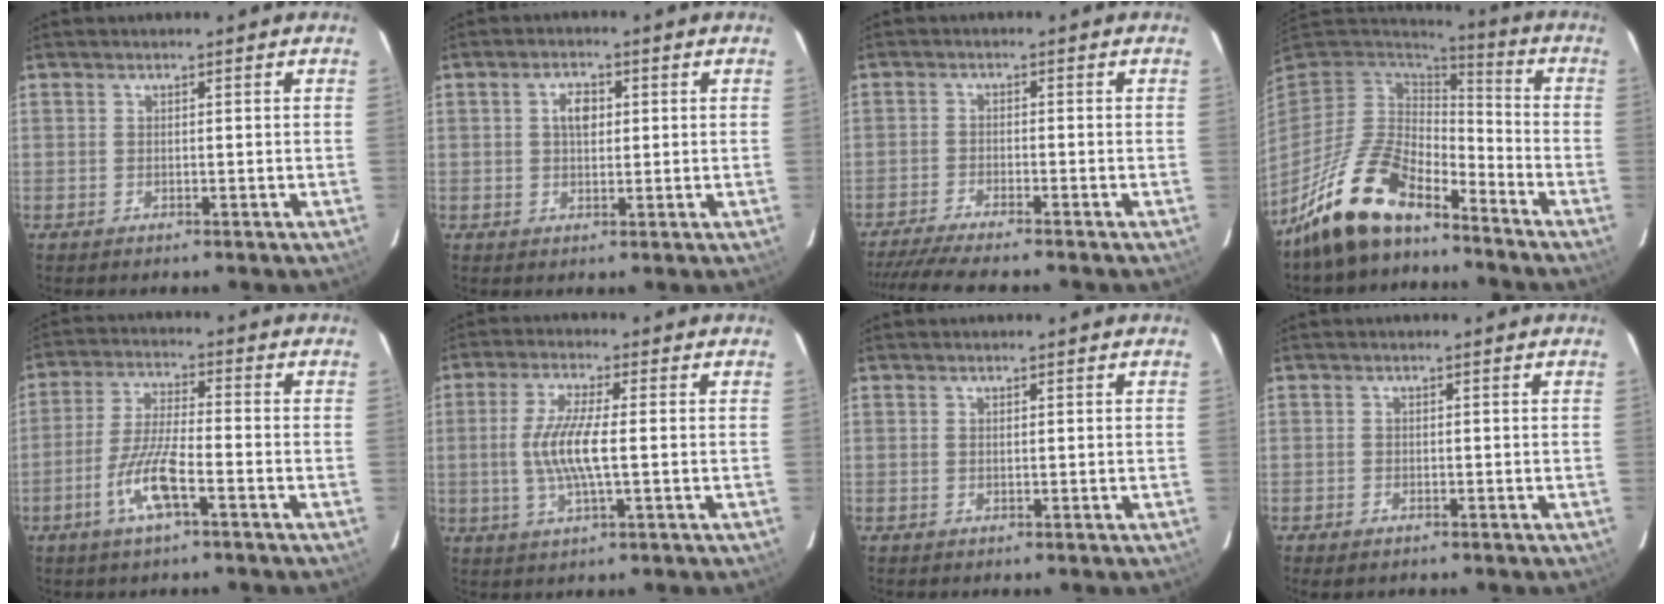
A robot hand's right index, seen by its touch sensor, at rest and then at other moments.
{"total": 3.6, "force": [0.8, 2.2, 2.7], "torque": [-0.046, 0.010, 0.014]}
{"total": 8.9, "force": [-7.8, 0.2, 4.1], "torque": [-0.100, -0.019, -0.133]}
{"total": 18.9, "force": [-13.4, 7.8, 10.8], "torque": [-0.230, -0.016, -0.245]}
{"total": 8.6, "force": [-4.2, 1.3, 7.4], "torque": [-0.155, -0.005, -0.082]}
{"total": 8.6, "force": [-0.5, 1.4, 8.5], "torque": [-0.168, -0.003, -0.011]}
{"total": 0.0}
{"total": 1.5, "force": [-1.1, 0.8, 0.7], "torque": [-0.015, -0.006, -0.021]}